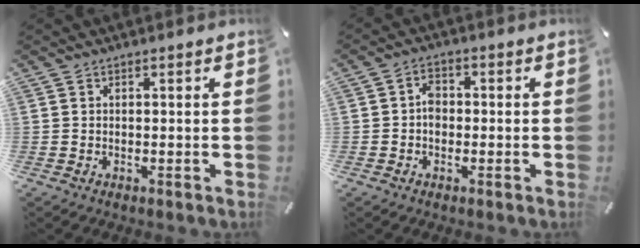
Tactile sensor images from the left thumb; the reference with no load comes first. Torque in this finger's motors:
{"motor_torque": [0.53, 1.07, -0.05, -0.32, 0.14]}